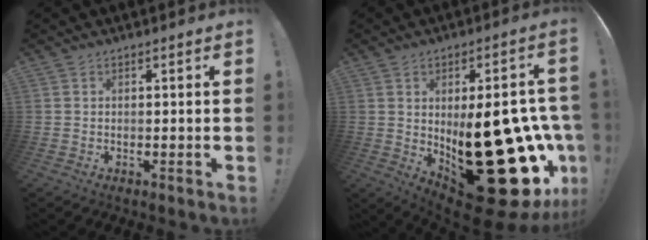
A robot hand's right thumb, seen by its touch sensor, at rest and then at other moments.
{"total": 33.8, "force": [-3.6, 16.1, 29.4], "torque": [-0.354, -0.014, -0.003]}